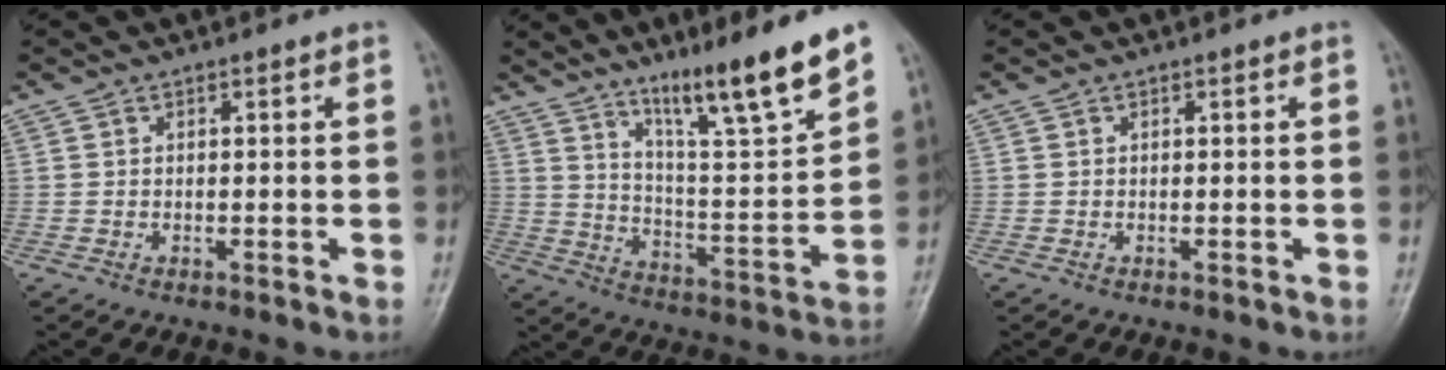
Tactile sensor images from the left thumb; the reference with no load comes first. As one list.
[{"total": 16.6, "force": [11.7, 1.6, 11.6], "torque": [-0.168, -0.074, 0.199]}, {"total": 0.0}]